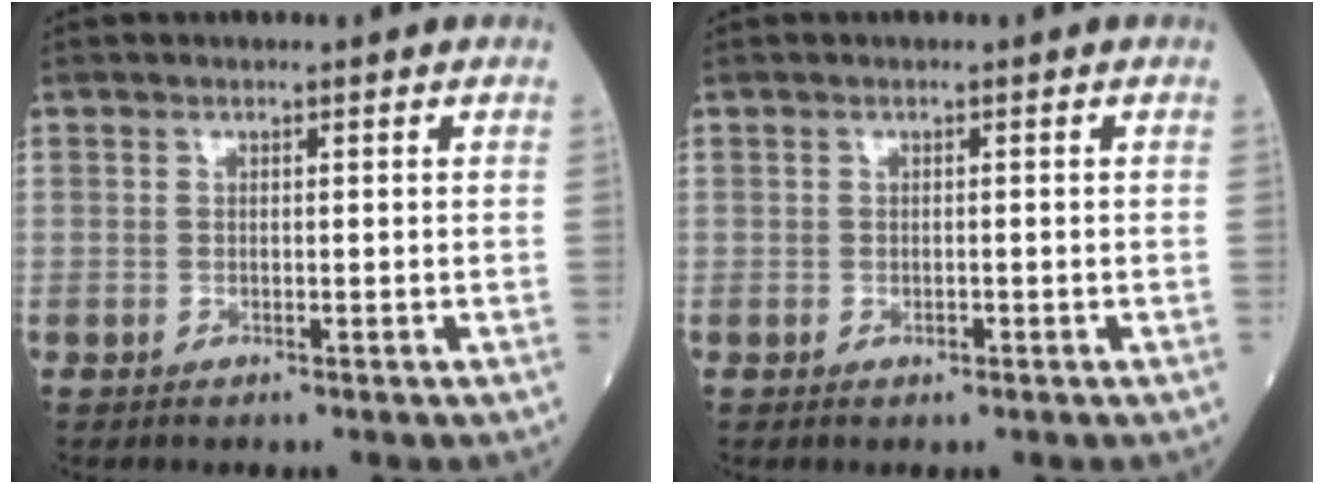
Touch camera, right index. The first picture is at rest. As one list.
[{"total": 0.7, "force": [-0.3, 0.4, 0.5], "torque": [-0.009, 0.000, -0.004]}]